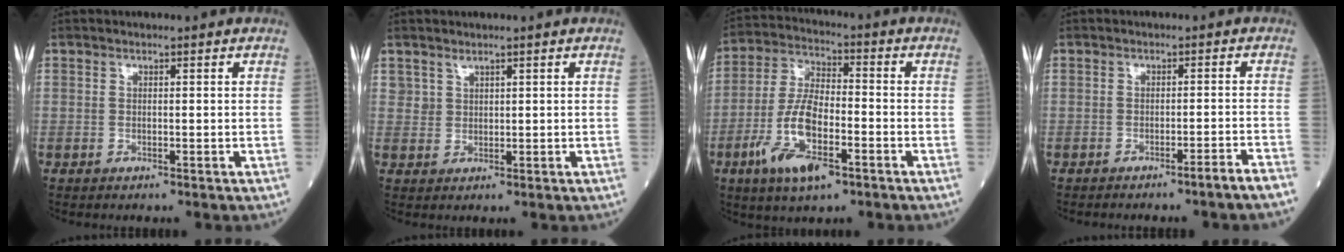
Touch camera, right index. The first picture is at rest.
{"total": 1.3, "force": [1.1, 0.7, 0.2], "torque": [0.002, -0.001, 0.021]}
{"total": 11.6, "force": [-5.1, 3.6, 9.8], "torque": [-0.205, -0.007, -0.094]}
{"total": 3.8, "force": [-3.2, -1.1, 1.8], "torque": [-0.016, 0.002, -0.044]}